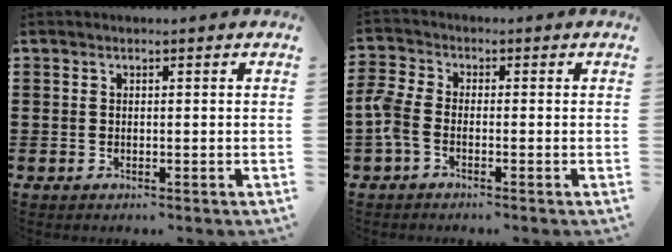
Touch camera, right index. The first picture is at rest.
{"total": 3.2, "force": [-1.8, 1.5, 2.2], "torque": [-0.067, -0.004, -0.042]}